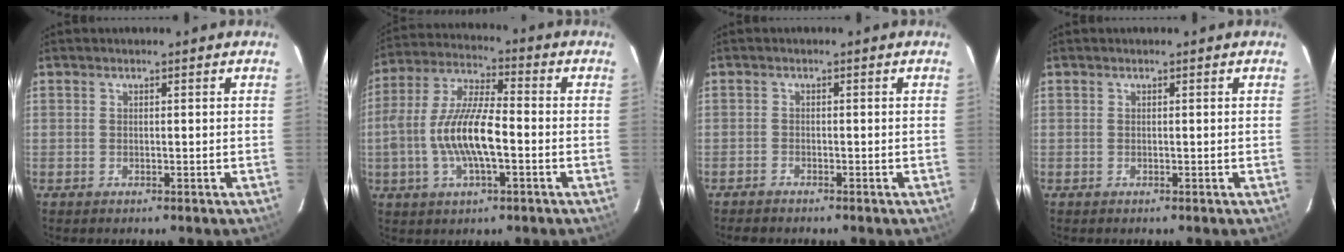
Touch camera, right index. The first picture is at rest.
{"total": 13.3, "force": [-2.8, 4.4, 12.3], "torque": [-0.253, 0.003, -0.055]}
{"total": 2.3, "force": [-2.2, 0.6, 0.5], "torque": [-0.024, -0.004, -0.040]}
{"total": 0.0}